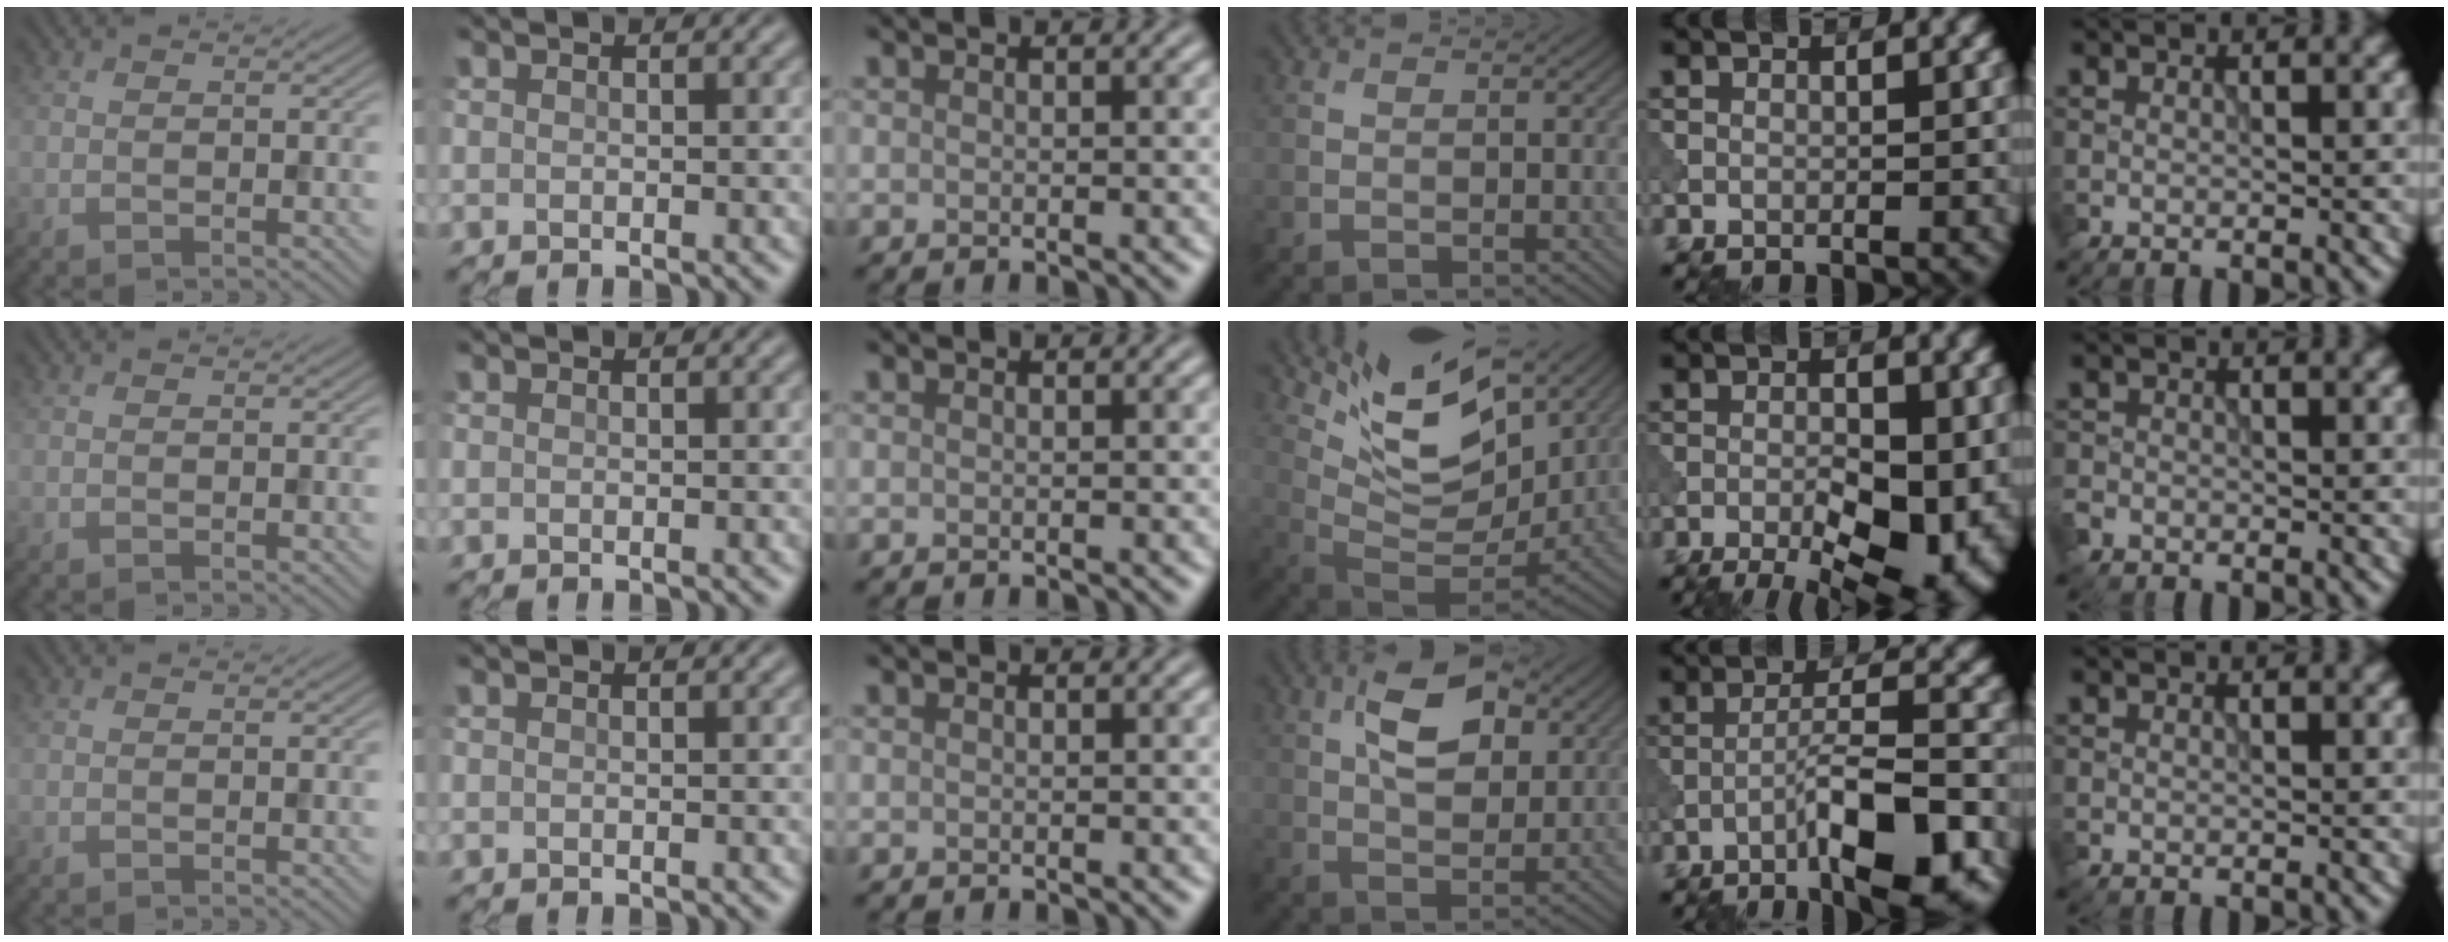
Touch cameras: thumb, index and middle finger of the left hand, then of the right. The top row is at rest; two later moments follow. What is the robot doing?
{"motion": "shake", "object": "bell"}